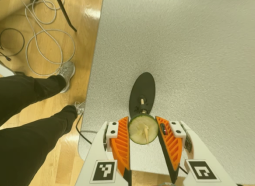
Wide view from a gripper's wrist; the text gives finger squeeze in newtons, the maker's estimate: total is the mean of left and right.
{"total": 9.2, "left": 9.2, "right": 9.2}